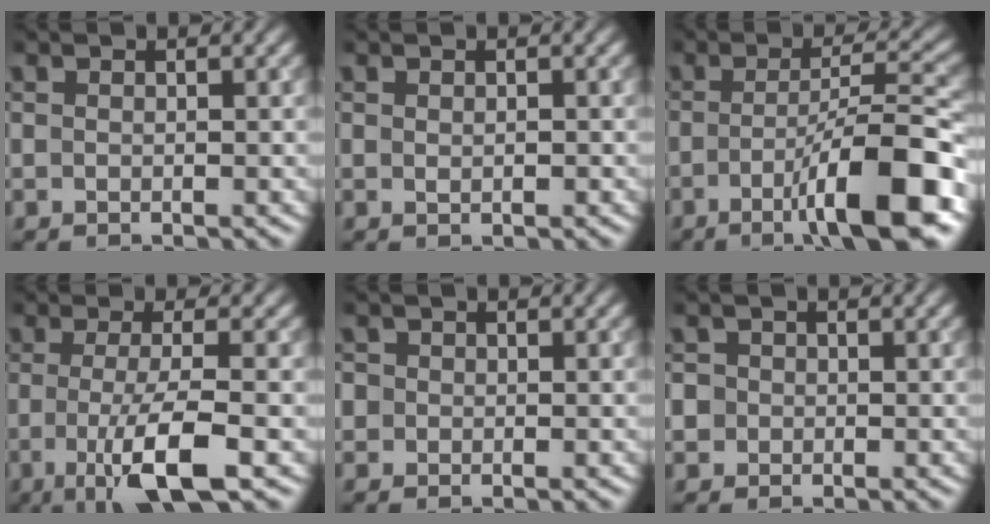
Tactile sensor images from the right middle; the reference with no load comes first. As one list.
[{"total": 0.7, "force": [-0.1, 0.4, 0.6], "torque": [-0.009, -0.003, 0.000]}, {"total": 9.5, "force": [-3.9, 1.7, 8.5], "torque": [-0.121, 0.009, -0.069]}, {"total": 6.5, "force": [-1.7, 1.5, 6.0], "torque": [-0.100, -0.010, -0.034]}, {"total": 1.2, "force": [-0.1, 1.1, 0.3], "torque": [0.000, -0.001, -0.007]}, {"total": 2.2, "force": [0.1, 2.1, 0.7], "torque": [0.001, 0.011, -0.012]}]